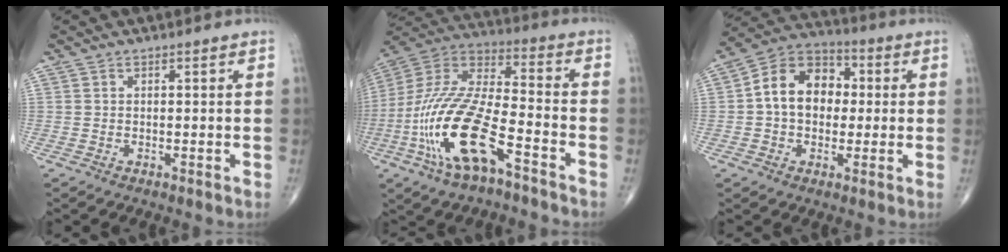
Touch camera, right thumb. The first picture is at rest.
{"total": 21.2, "force": [-9.1, 7.4, 17.7], "torque": [-0.385, 0.041, -0.169]}
{"total": 13.0, "force": [0.8, 9.6, 8.8], "torque": [-0.116, 0.031, 0.001]}